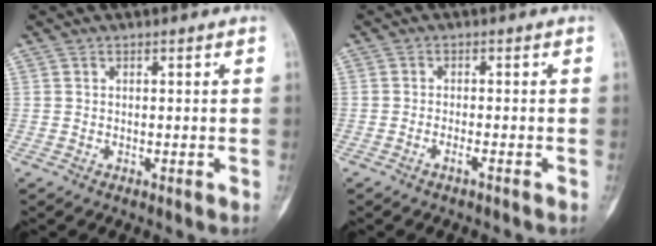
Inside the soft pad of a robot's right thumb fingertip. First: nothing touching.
{"total": 1.4, "force": [-1.0, 0.1, 1.0], "torque": [-0.020, 0.006, -0.019]}